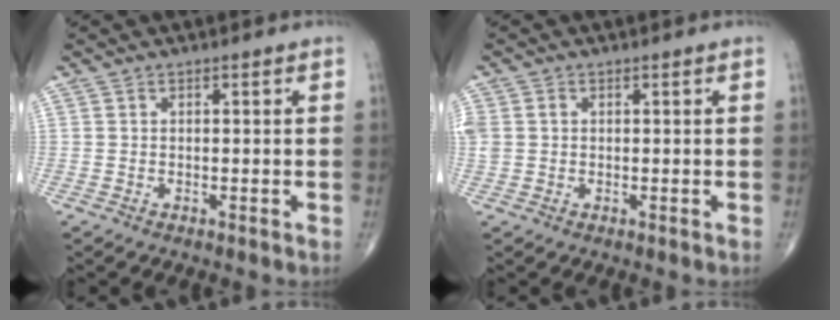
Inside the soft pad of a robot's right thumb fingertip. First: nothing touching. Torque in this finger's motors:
{"motor_torque": [0.05, 0.05, 0.27, 0.22, 0.09]}